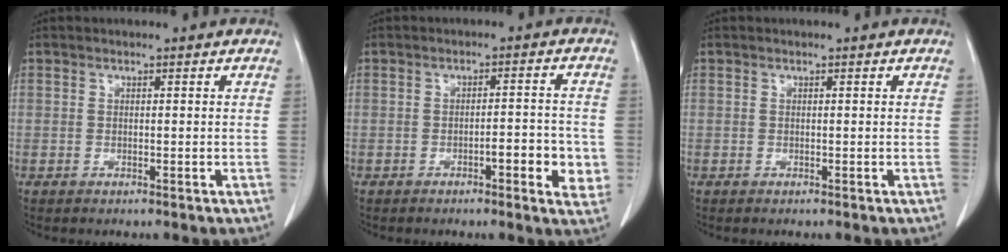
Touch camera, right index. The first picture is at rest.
{"total": 5.9, "force": [-1.9, 1.5, 5.4], "torque": [-0.063, 0.003, -0.022]}
{"total": 0.0}